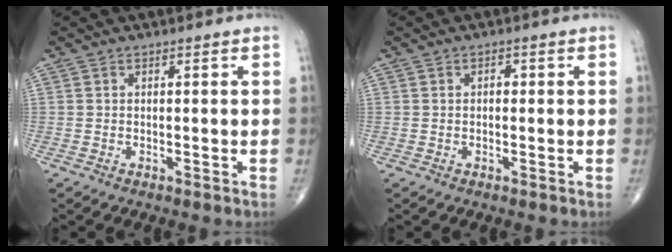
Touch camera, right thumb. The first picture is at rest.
{"total": 1.1, "force": [0.1, 0.7, 0.8], "torque": [-0.010, 0.003, 0.000]}